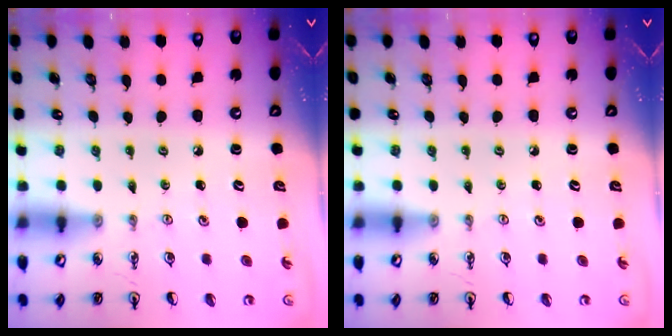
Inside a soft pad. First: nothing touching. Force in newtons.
{"total": 0.0}